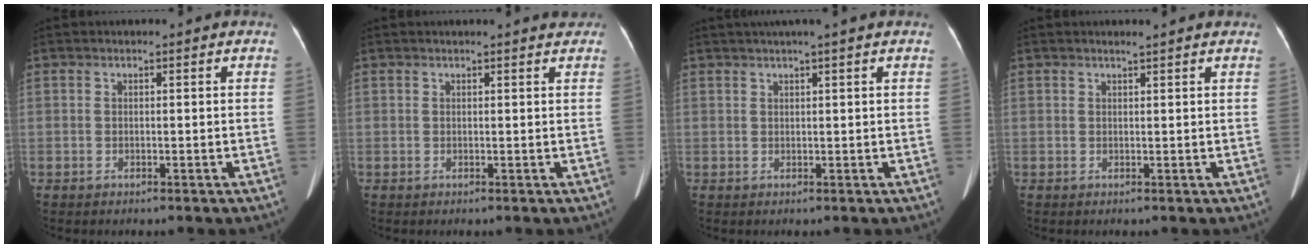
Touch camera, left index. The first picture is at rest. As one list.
[{"total": 3.9, "force": [3.6, 0.6, 1.4], "torque": [-0.015, 0.010, 0.029]}, {"total": 3.8, "force": [2.8, -1.0, 2.3], "torque": [-0.028, 0.020, 0.050]}, {"total": 1.9, "force": [1.7, -0.1, 0.9], "torque": [-0.014, 0.012, 0.024]}]